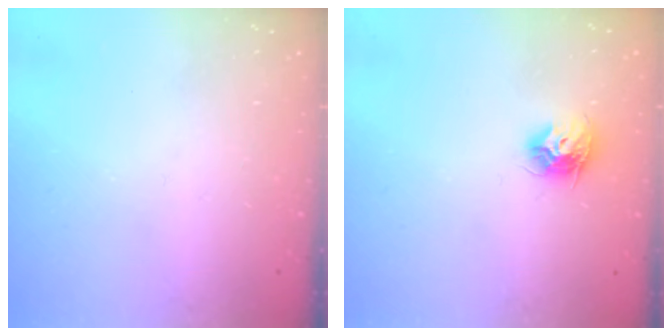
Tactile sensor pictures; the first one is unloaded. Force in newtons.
{"total": 8.9, "press": 8.9, "slide": 0.1}